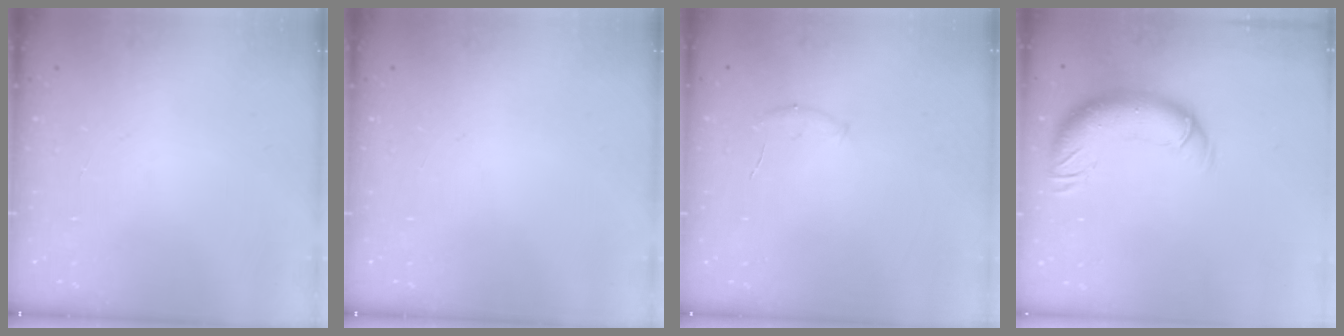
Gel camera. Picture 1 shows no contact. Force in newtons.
{"total": 0.0}
{"total": 5.5, "press": 5.4, "slide": 1.3}
{"total": 13.0, "press": 12.6, "slide": 3.4}